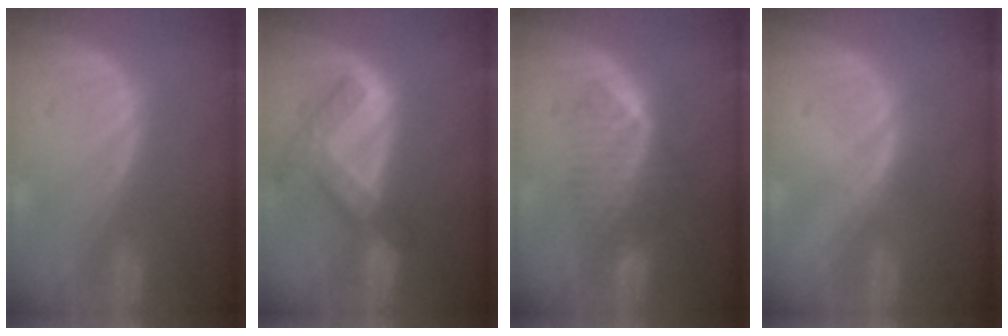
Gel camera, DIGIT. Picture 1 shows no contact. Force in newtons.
{"total": 7.6, "press": 6.5, "slide": 4.0}
{"total": 6.5, "press": 5.5, "slide": 3.4}
{"total": 0.6, "press": 0.6, "slide": 0.1}